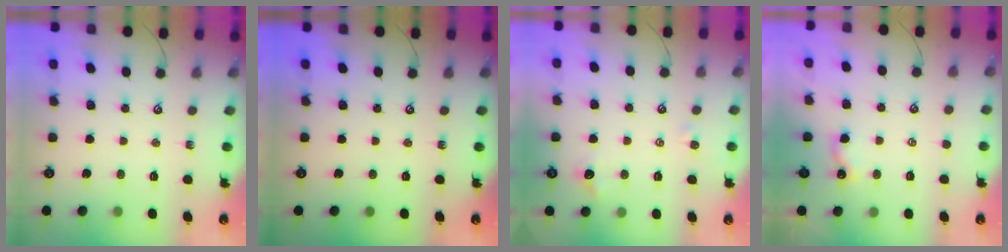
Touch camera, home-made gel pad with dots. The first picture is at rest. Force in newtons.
{"total": 0.0}
{"total": 1.9, "press": 1.8, "slide": 0.5}
{"total": 0.0}